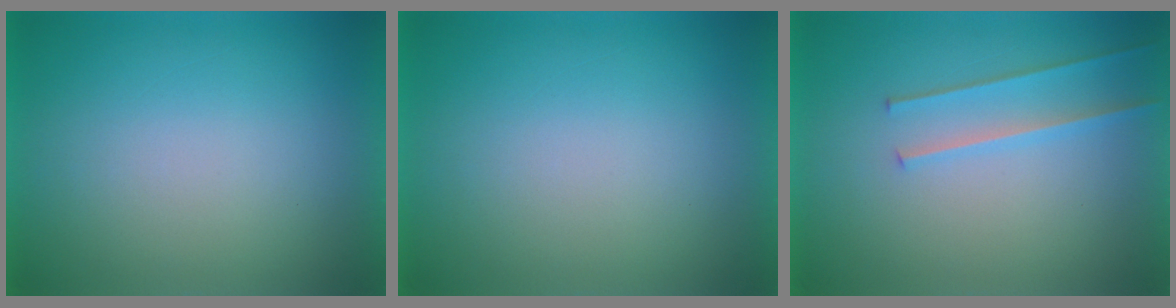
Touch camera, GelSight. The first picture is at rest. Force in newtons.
{"total": 0.0}
{"total": 2.2}